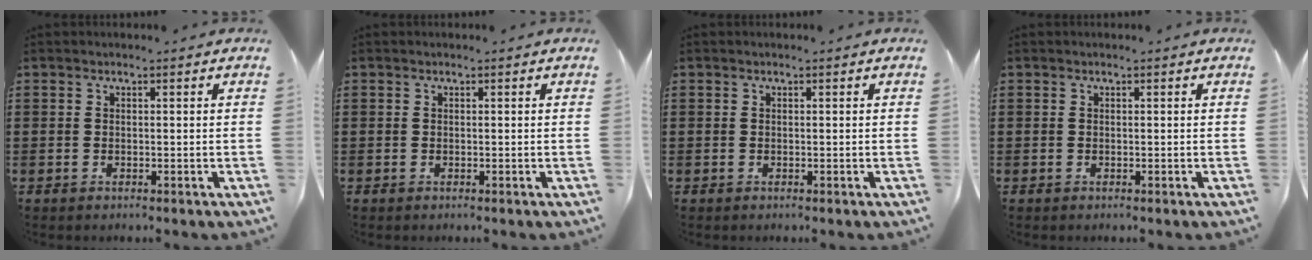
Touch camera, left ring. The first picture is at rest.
{"total": 0.0}
{"total": 0.0}
{"total": 0.0}